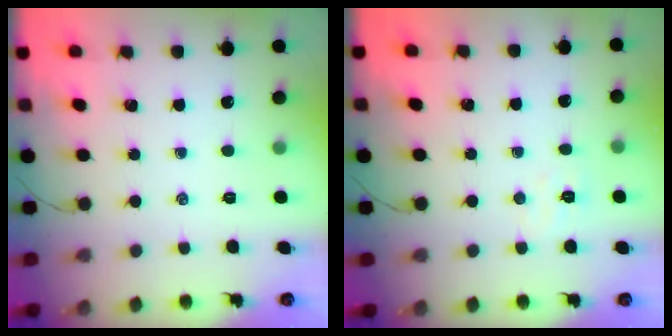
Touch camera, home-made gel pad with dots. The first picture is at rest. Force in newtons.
{"total": 3.3, "press": 3.2, "slide": 0.9}